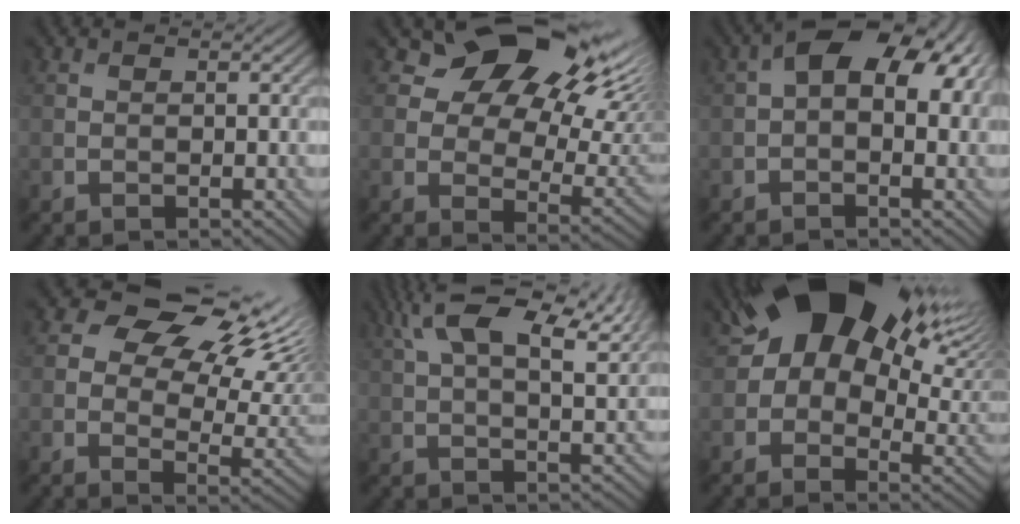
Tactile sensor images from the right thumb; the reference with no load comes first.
{"total": 15.3, "force": [9.3, 8.4, 8.7], "torque": [-0.135, -0.003, 0.161]}
{"total": 9.4, "force": [1.7, 5.4, 7.5], "torque": [-0.131, 0.014, 0.022]}
{"total": 12.6, "force": [6.3, 7.3, 8.1], "torque": [-0.136, 0.006, 0.108]}
{"total": 13.8, "force": [7.8, 5.2, 10.2], "torque": [-0.191, 0.020, 0.123]}
{"total": 18.9, "force": [8.7, 10.8, 12.9], "torque": [-0.203, 0.036, 0.138]}